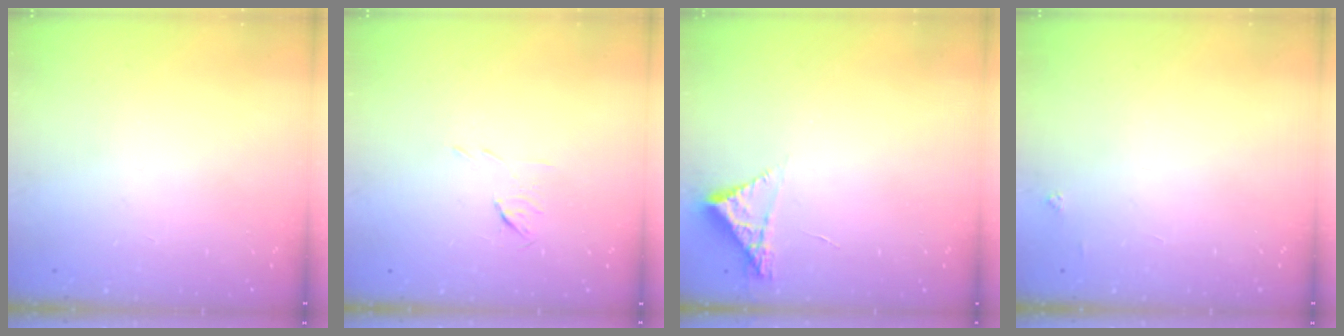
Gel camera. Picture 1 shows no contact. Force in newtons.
{"total": 4.1, "press": 3.9, "slide": 1.2}
{"total": 4.3, "press": 4.3, "slide": 0.3}
{"total": 3.8, "press": 3.8, "slide": 0.4}